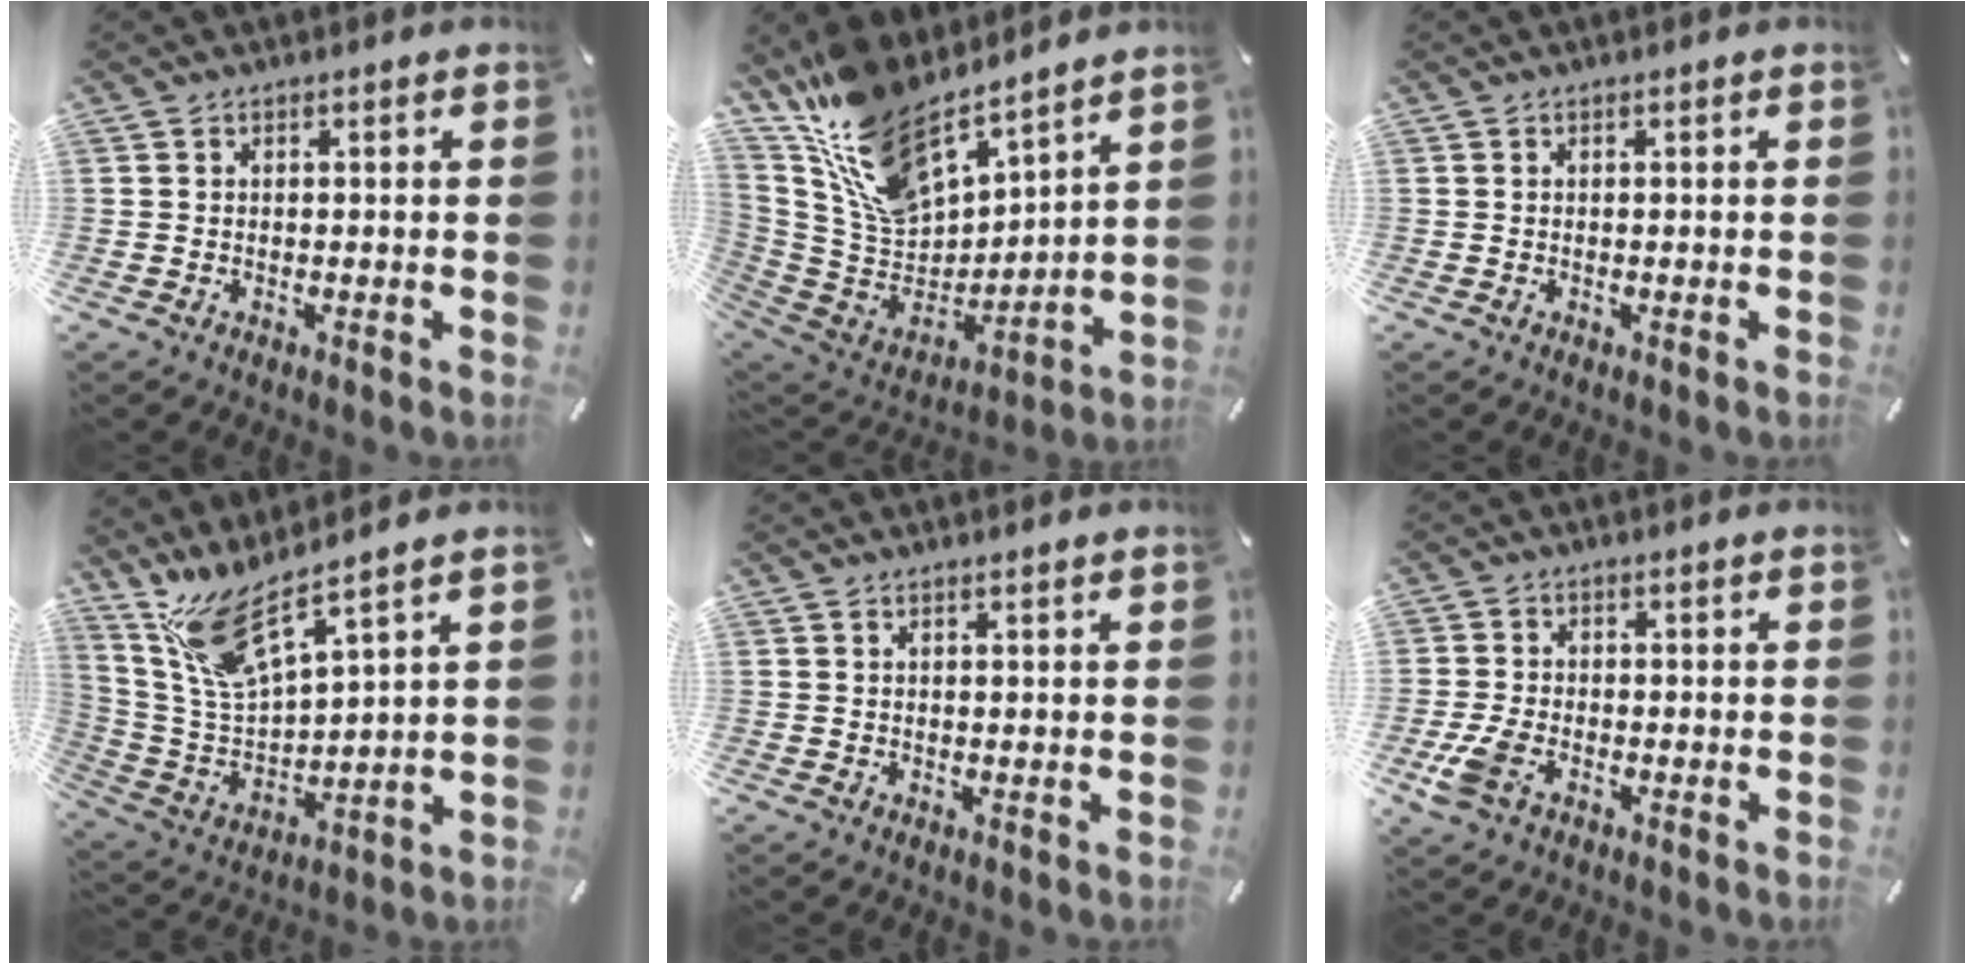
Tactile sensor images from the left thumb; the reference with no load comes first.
{"total": 17.0, "force": [14.2, 6.8, 6.4], "torque": [-0.162, -0.111, 0.260]}
{"total": 0.0}
{"total": 14.0, "force": [10.6, 3.6, 8.4], "torque": [-0.204, -0.052, 0.186]}
{"total": 0.7, "force": [0.6, 0.0, 0.4], "torque": [-0.007, -0.002, 0.011]}
{"total": 5.7, "force": [-2.1, 3.8, 3.7], "torque": [-0.092, 0.004, -0.042]}